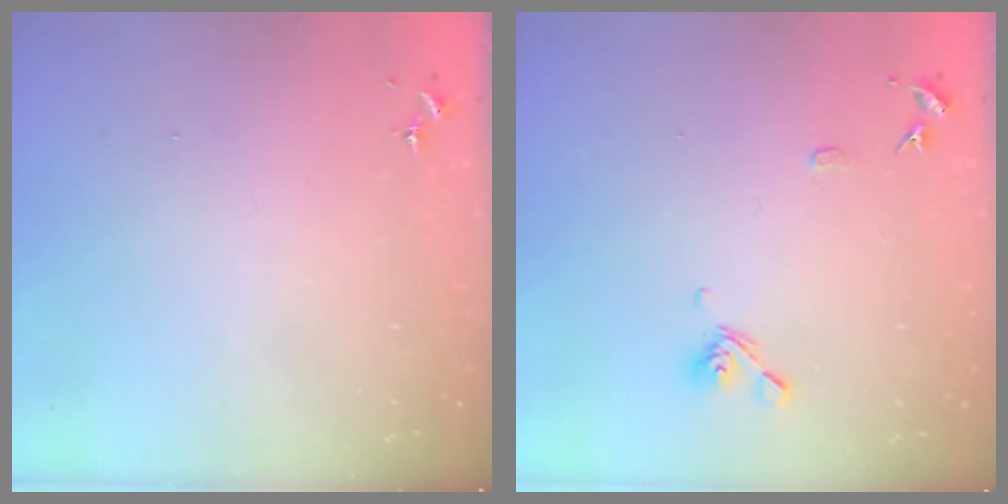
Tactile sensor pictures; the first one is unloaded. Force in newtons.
{"total": 8.6, "press": 8.4, "slide": 1.6}